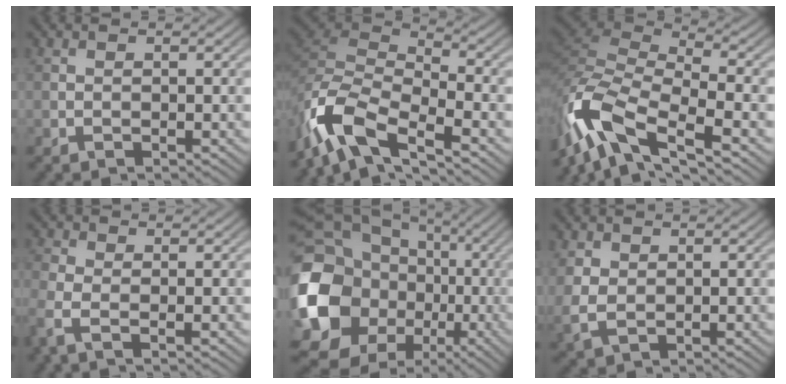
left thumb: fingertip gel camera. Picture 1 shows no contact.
{"total": 11.2, "force": [-6.9, 4.0, 7.8], "torque": [-0.168, -0.009, -0.152]}
{"total": 13.8, "force": [-7.4, 5.1, 10.4], "torque": [-0.245, -0.008, -0.147]}
{"total": 3.2, "force": [-1.1, 1.3, 2.7], "torque": [-0.080, -0.003, -0.031]}
{"total": 18.7, "force": [-1.7, 16.3, 9.0], "torque": [-0.227, -0.029, -0.018]}
{"total": 3.5, "force": [1.1, 2.6, 2.0], "torque": [-0.062, -0.001, 0.025]}